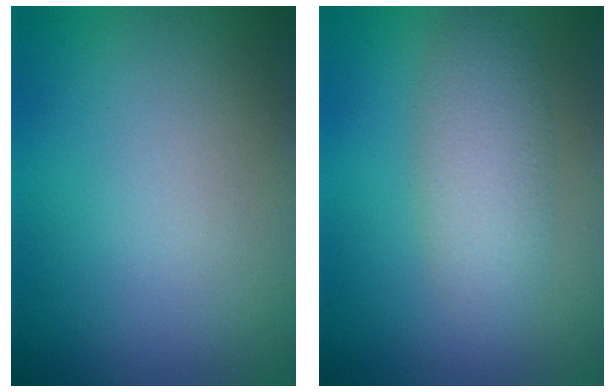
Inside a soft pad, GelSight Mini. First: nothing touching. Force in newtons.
{"total": 3.6, "press": 3.6, "slide": 0.1}